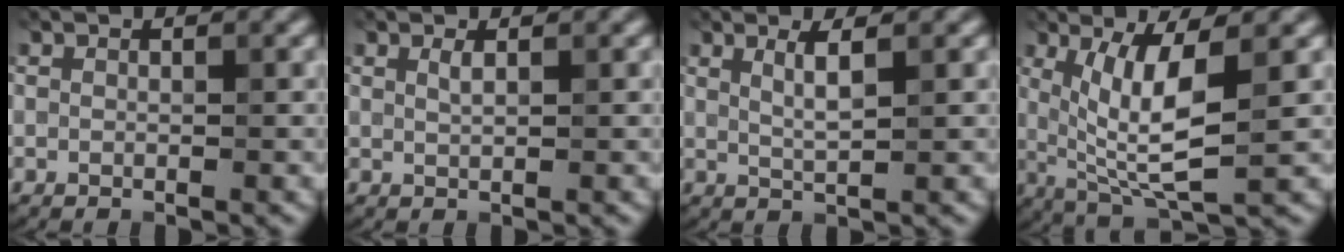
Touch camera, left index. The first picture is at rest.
{"total": 0.8, "force": [0.5, 0.1, 0.6], "torque": [-0.013, 0.003, 0.009]}
{"total": 2.3, "force": [0.9, 0.4, 2.1], "torque": [-0.033, 0.002, 0.015]}
{"total": 6.6, "force": [0.8, 1.6, 6.3], "torque": [-0.123, -0.011, 0.023]}